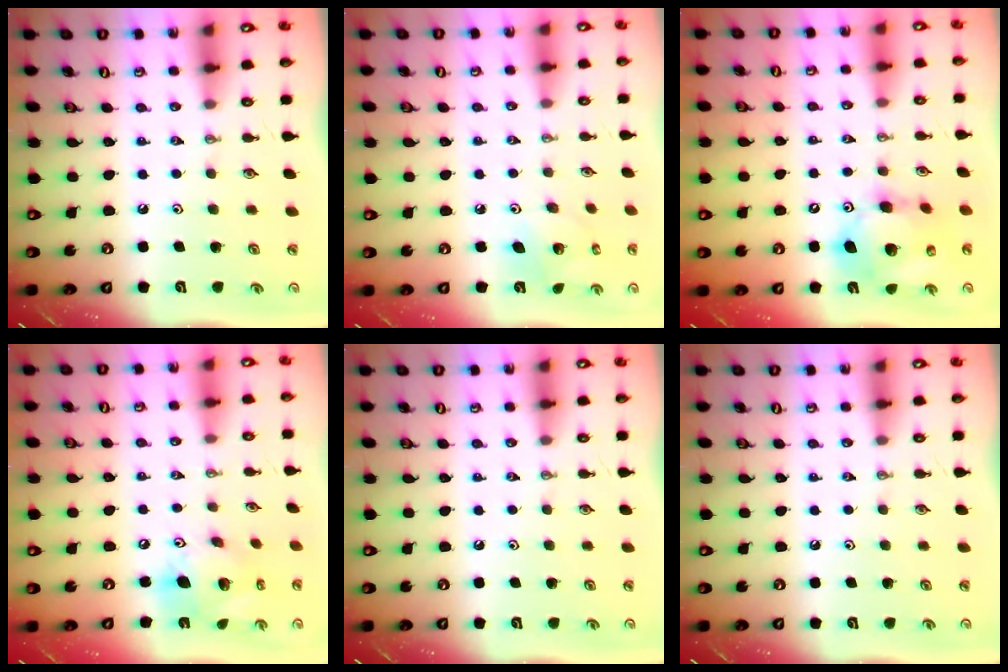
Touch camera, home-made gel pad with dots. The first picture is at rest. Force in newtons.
{"total": 6.0, "press": 6.0, "slide": 0.2}
{"total": 15.1, "press": 14.9, "slide": 2.6}
{"total": 15.5, "press": 15.2, "slide": 2.9}
{"total": 0.0}
{"total": 0.0}